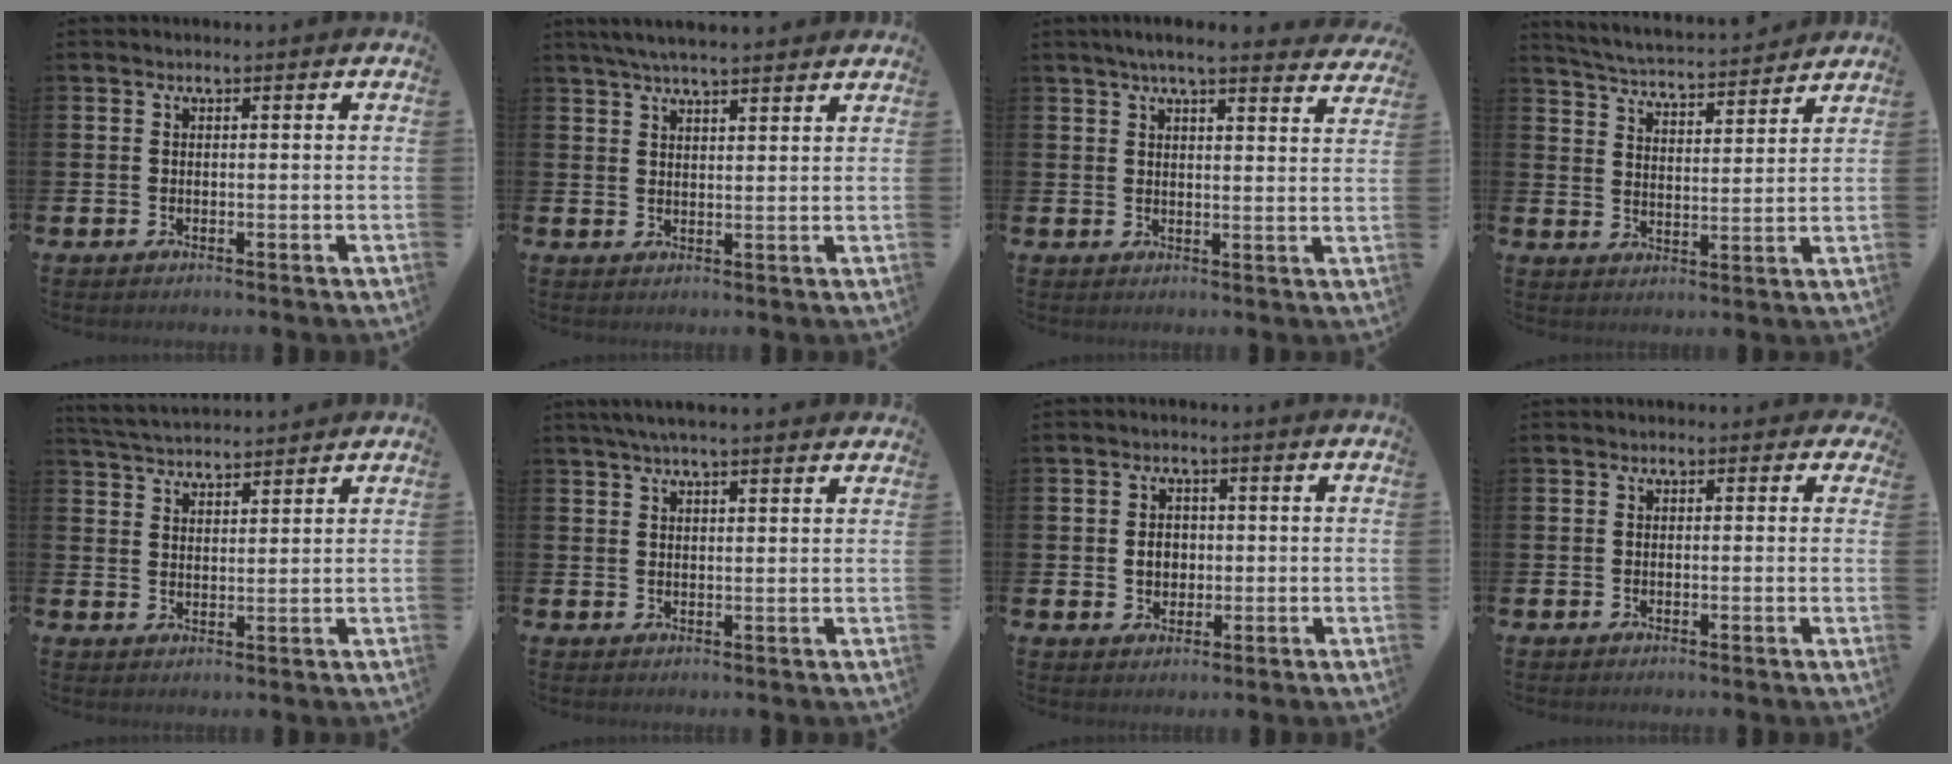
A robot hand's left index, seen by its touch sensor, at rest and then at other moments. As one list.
[{"total": 4.8, "force": [4.5, 0.4, 1.6], "torque": [-0.038, -0.011, 0.083]}, {"total": 5.4, "force": [4.9, 0.3, 2.1], "torque": [-0.040, -0.019, 0.086]}, {"total": 4.8, "force": [4.8, 0.2, 0.5], "torque": [-0.033, -0.041, 0.081]}, {"total": 3.9, "force": [3.9, 0.4, 0.1], "torque": [-0.019, -0.020, 0.072]}, {"total": 3.8, "force": [3.4, 0.1, 1.6], "torque": [-0.035, -0.005, 0.062]}, {"total": 2.8, "force": [0.0, 2.5, 1.4], "torque": [-0.012, 0.002, -0.007]}, {"total": 0.6, "force": [-0.1, 0.5, 0.3], "torque": [0.000, 0.007, -0.005]}]